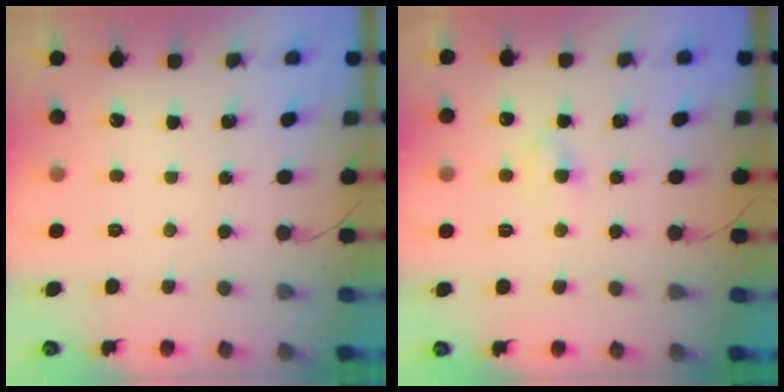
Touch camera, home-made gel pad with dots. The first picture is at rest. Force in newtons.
{"total": 4.0, "press": 3.8, "slide": 1.2}